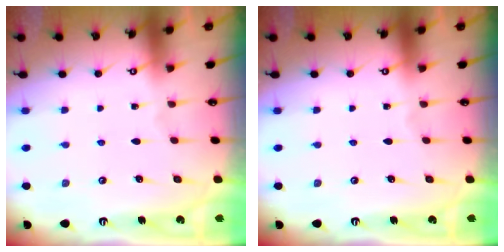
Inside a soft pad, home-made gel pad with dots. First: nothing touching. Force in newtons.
{"total": 0.0}